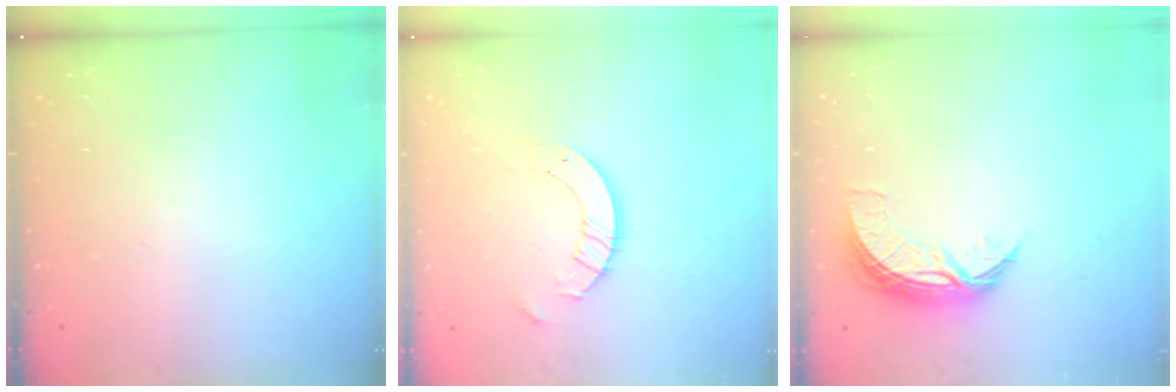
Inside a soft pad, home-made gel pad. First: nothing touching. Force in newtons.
{"total": 6.1, "press": 6.1, "slide": 0.6}
{"total": 7.9, "press": 7.9, "slide": 0.3}